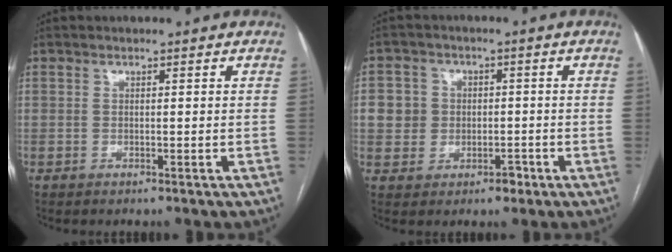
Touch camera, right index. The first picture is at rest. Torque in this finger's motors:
{"motor_torque": [-0.03, 0.17, 0.01, -0.01]}